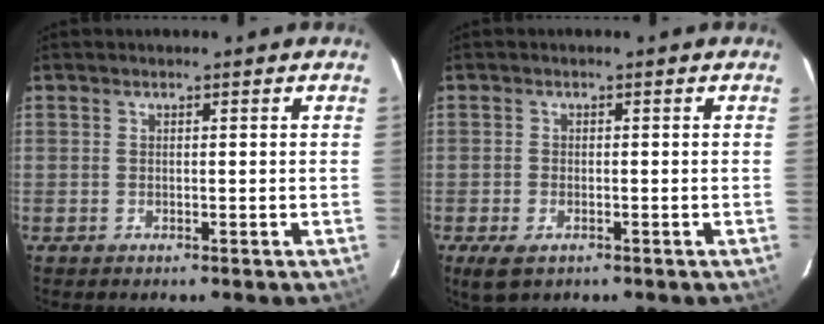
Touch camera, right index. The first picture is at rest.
{"total": 4.0, "force": [-2.2, 2.2, 2.5], "torque": [-0.059, -0.012, -0.040]}